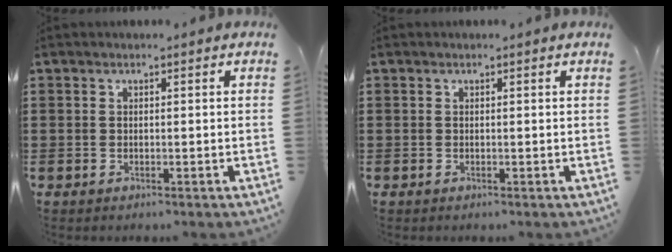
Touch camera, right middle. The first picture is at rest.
{"total": 0.0}